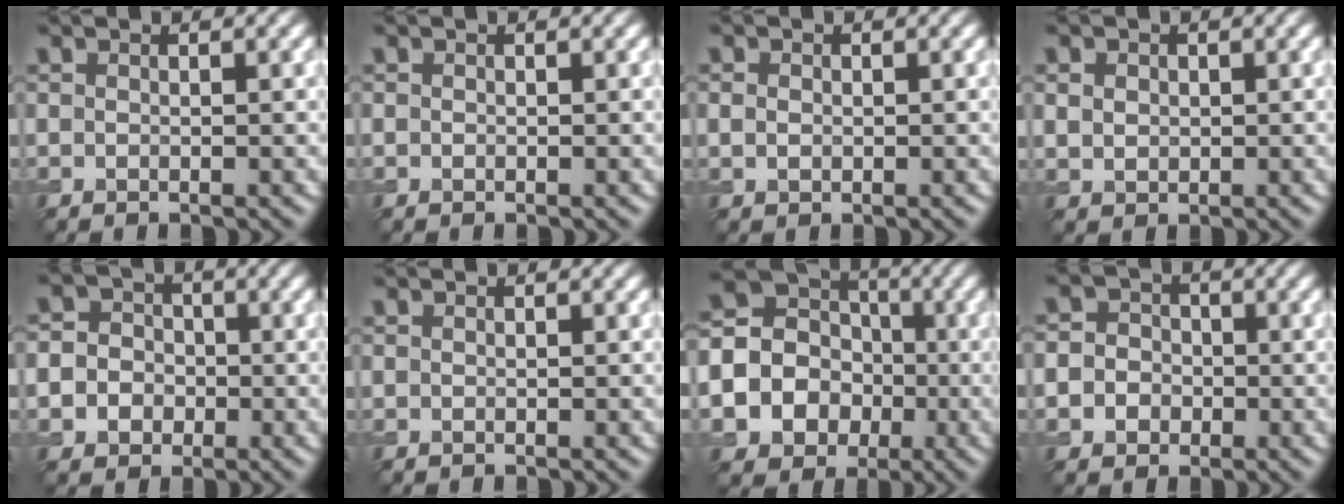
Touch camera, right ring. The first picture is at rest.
{"total": 0.0}
{"total": 1.1, "force": [0.1, 0.9, 0.6], "torque": [-0.013, 0.000, 0.001]}
{"total": 1.9, "force": [0.7, 1.6, 0.9], "torque": [-0.022, 0.007, 0.014]}
{"total": 6.0, "force": [-1.4, 5.6, 1.9], "torque": [-0.013, 0.004, -0.055]}
{"total": 0.0}
{"total": 15.3, "force": [-4.1, 14.1, 4.3], "torque": [-0.133, -0.022, -0.091]}
{"total": 4.7, "force": [-0.9, 4.3, 1.6], "torque": [0.003, 0.014, -0.044]}